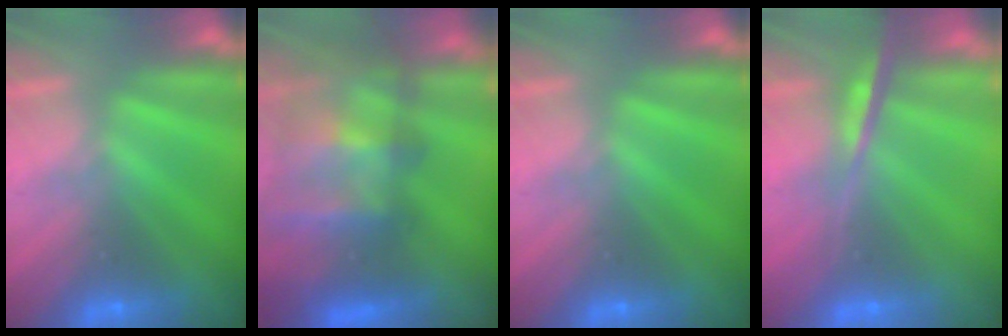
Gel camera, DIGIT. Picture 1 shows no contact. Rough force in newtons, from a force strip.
{"total": 11.5}
{"total": 0.0}
{"total": 8.7}